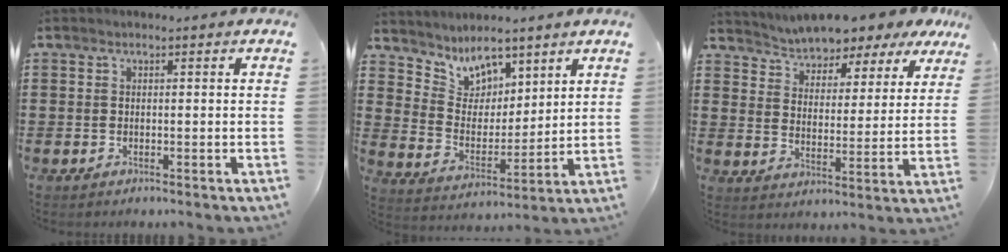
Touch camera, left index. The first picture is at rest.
{"total": 6.6, "force": [5.6, 3.3, 0.7], "torque": [-0.046, -0.039, 0.102]}
{"total": 5.2, "force": [5.2, 0.4, -0.3], "torque": [-0.028, -0.037, 0.088]}